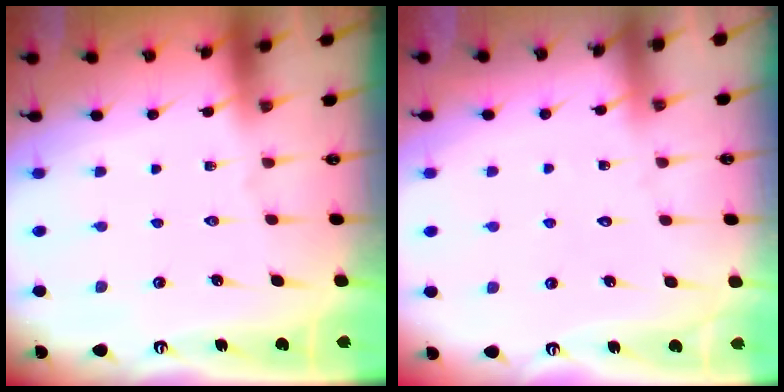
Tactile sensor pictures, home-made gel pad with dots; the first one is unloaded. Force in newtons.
{"total": 4.0, "press": 4.0, "slide": 0.3}